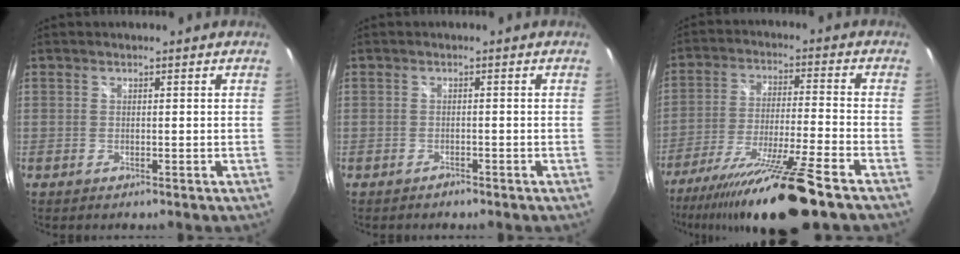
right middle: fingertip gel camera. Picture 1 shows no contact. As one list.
[{"total": 1.1, "force": [-1.0, 0.4, 0.1], "torque": [-0.006, -0.001, -0.016]}, {"total": 18.8, "force": [-14.9, -0.8, 11.5], "torque": [-0.221, -0.042, -0.249]}]